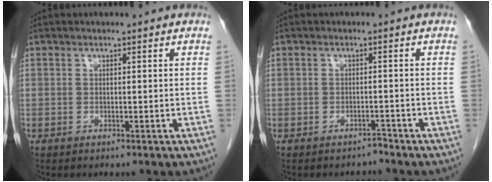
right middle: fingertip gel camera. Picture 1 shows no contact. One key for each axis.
{"total": 1.2, "fx": -1.2, "fy": 0.3, "fz": -0.1, "tx": 0.003, "ty": -0.002, "tz": -0.017}